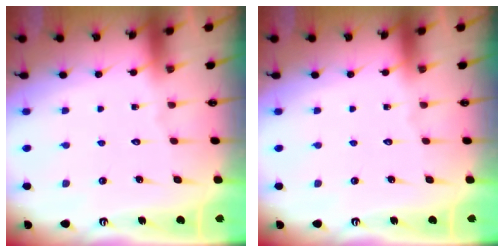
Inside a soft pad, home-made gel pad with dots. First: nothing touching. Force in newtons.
{"total": 0.0}